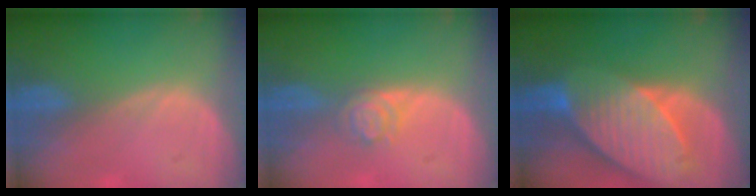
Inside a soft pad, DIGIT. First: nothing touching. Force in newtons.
{"total": 4.0, "press": 3.4, "slide": 2.2}
{"total": 10.7, "press": 9.4, "slide": 5.1}